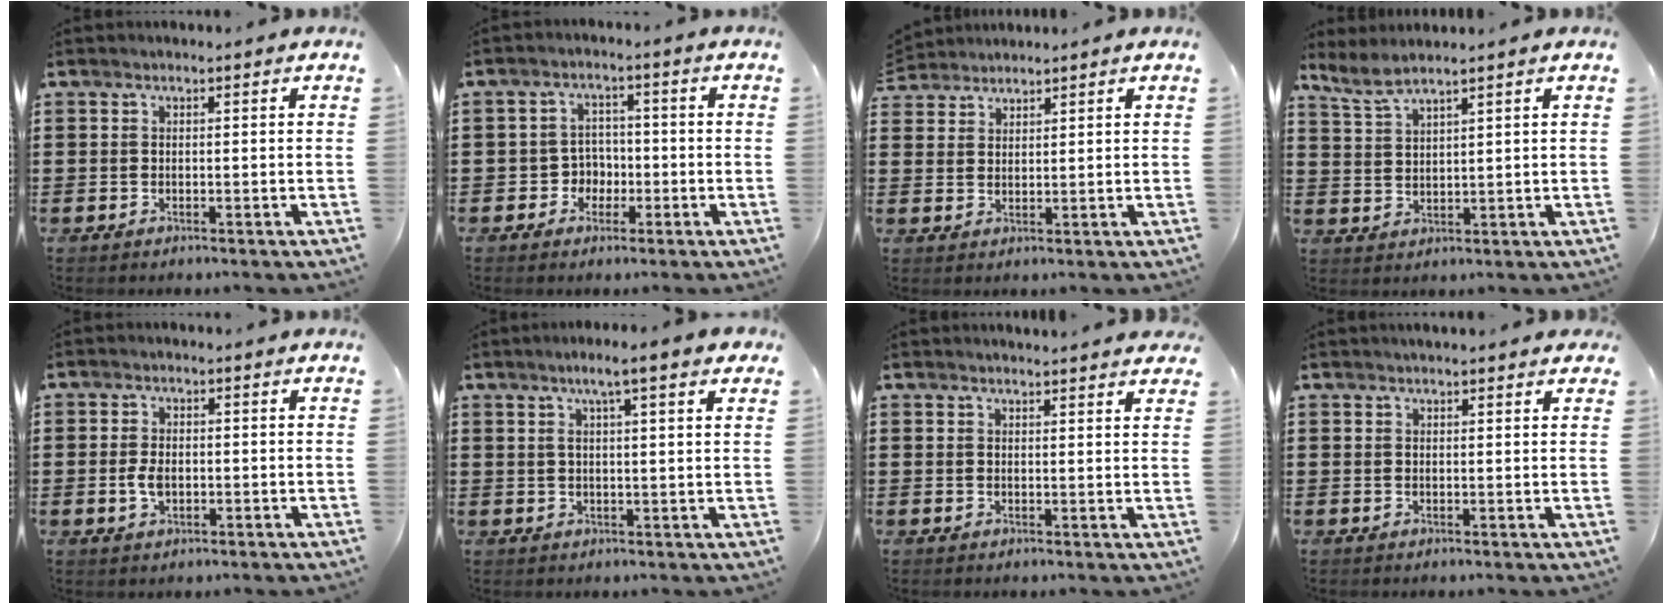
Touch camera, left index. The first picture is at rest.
{"total": 3.6, "force": [-1.5, 3.1, 1.0], "torque": [-0.031, 0.006, -0.034]}
{"total": 2.2, "force": [2.1, 0.3, -0.5], "torque": [0.003, 0.000, 0.043]}
{"total": 3.5, "force": [2.9, 0.2, 1.8], "torque": [-0.043, -0.003, 0.054]}
{"total": 3.1, "force": [-0.4, 1.8, 2.4], "torque": [-0.063, -0.001, -0.011]}
{"total": 4.5, "force": [2.6, 0.1, 3.7], "torque": [-0.078, 0.004, 0.043]}
{"total": 1.9, "force": [1.8, 0.0, 0.3], "torque": [-0.011, 0.001, 0.036]}
{"total": 1.4, "force": [1.3, 0.1, 0.4], "torque": [-0.012, 0.003, 0.024]}